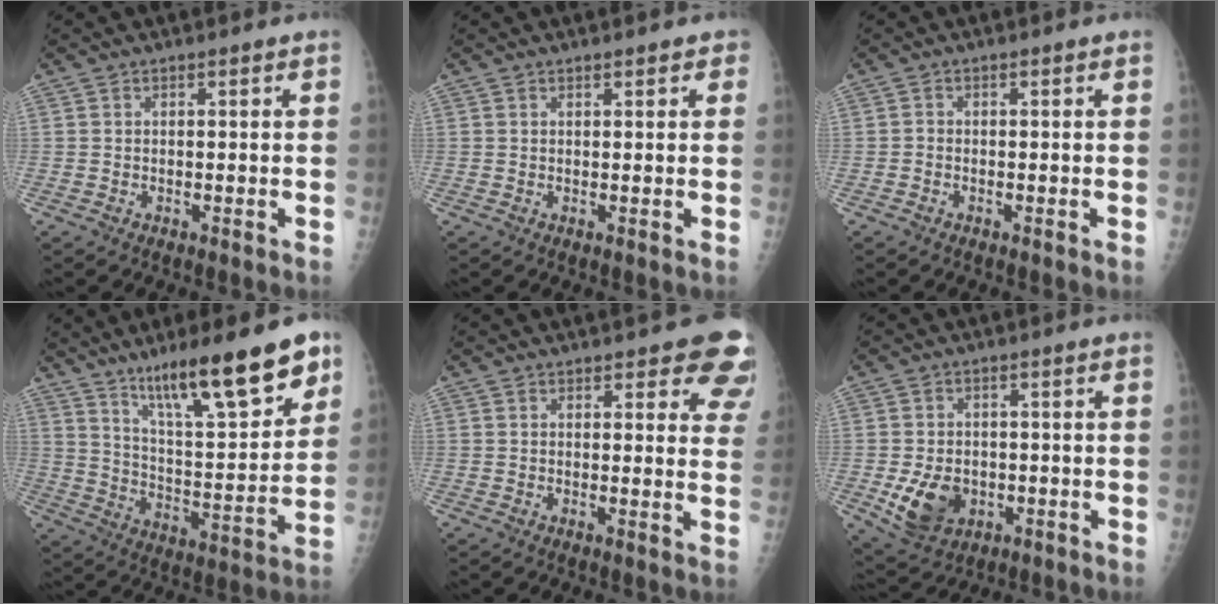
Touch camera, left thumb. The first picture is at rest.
{"total": 1.5, "force": [1.1, 0.8, 0.7], "torque": [0.004, -0.002, 0.009]}
{"total": 0.6, "force": [-0.2, 0.4, 0.3], "torque": [-0.002, 0.001, -0.008]}
{"total": 21.4, "force": [13.8, 4.8, 15.7], "torque": [-0.219, -0.062, 0.229]}
{"total": 9.3, "force": [7.3, 3.4, 4.7], "torque": [-0.008, -0.031, 0.065]}
{"total": 8.3, "force": [-1.8, 6.2, 5.2], "torque": [-0.076, -0.001, -0.017]}